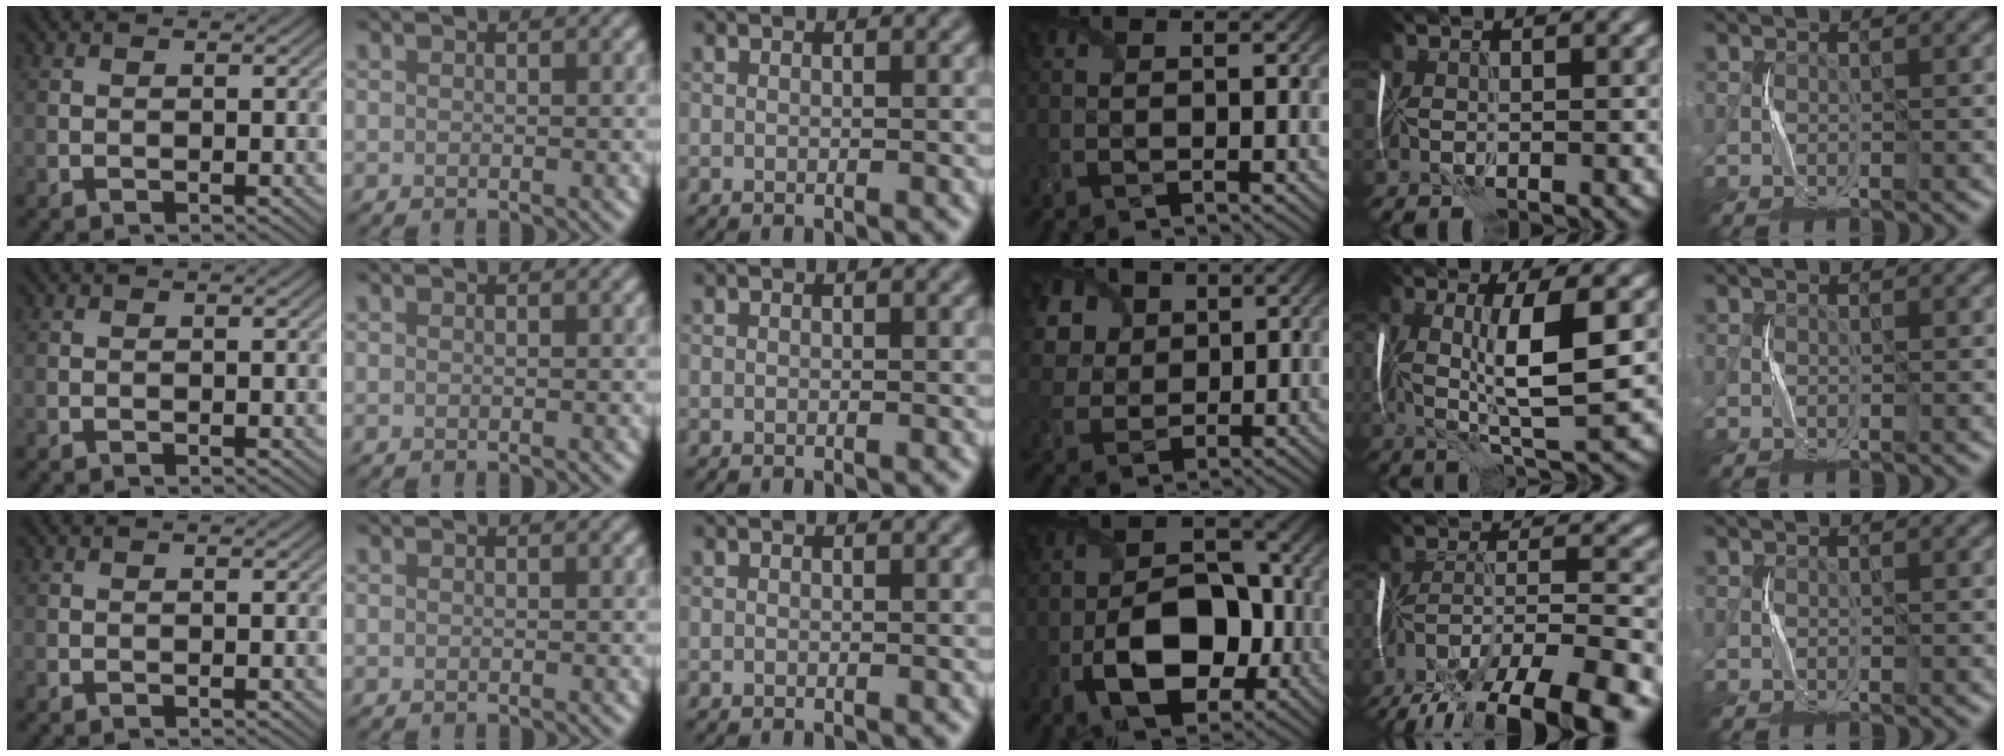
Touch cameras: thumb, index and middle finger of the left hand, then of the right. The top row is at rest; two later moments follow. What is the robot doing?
{"motion": "fold", "object": "plastic wrap"}